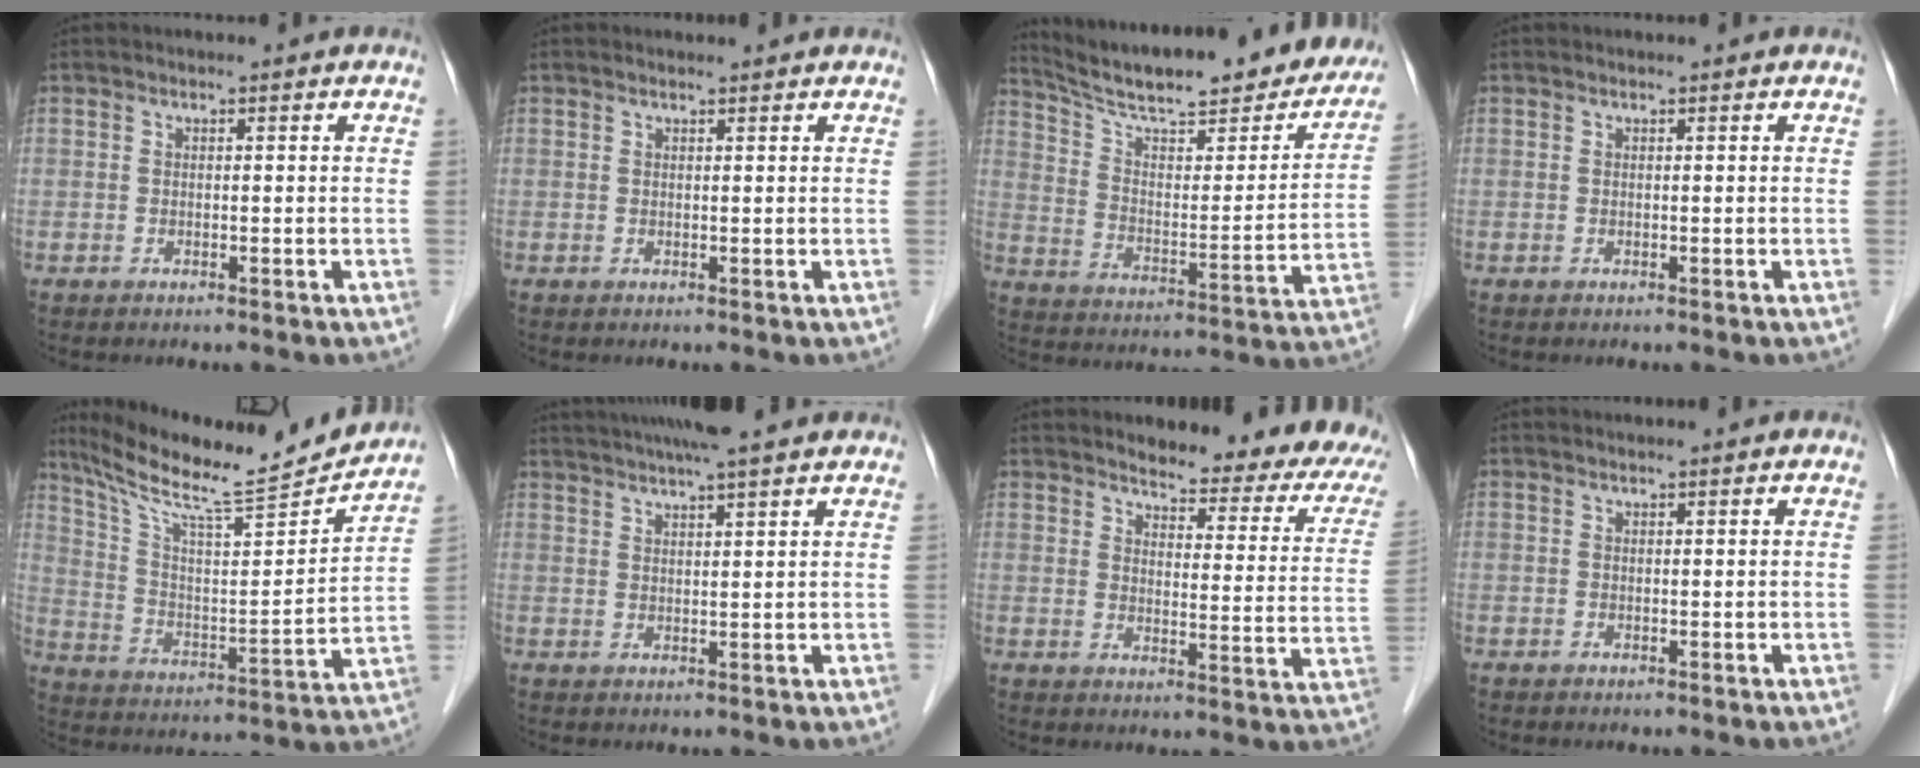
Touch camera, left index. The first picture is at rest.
{"total": 1.7, "force": [1.7, 0.1, 0.4], "torque": [-0.012, 0.011, 0.023]}
{"total": 28.0, "force": [24.0, 5.3, 13.5], "torque": [-0.201, -0.045, 0.321]}
{"total": 0.0}
{"total": 20.0, "force": [18.3, -0.2, 8.1], "torque": [-0.143, -0.031, 0.285]}
{"total": 12.0, "force": [10.3, 0.1, 6.0], "torque": [-0.099, 0.031, 0.140]}
{"total": 16.9, "force": [14.5, 3.7, 7.8], "torque": [-0.070, -0.046, 0.149]}
{"total": 0.0}